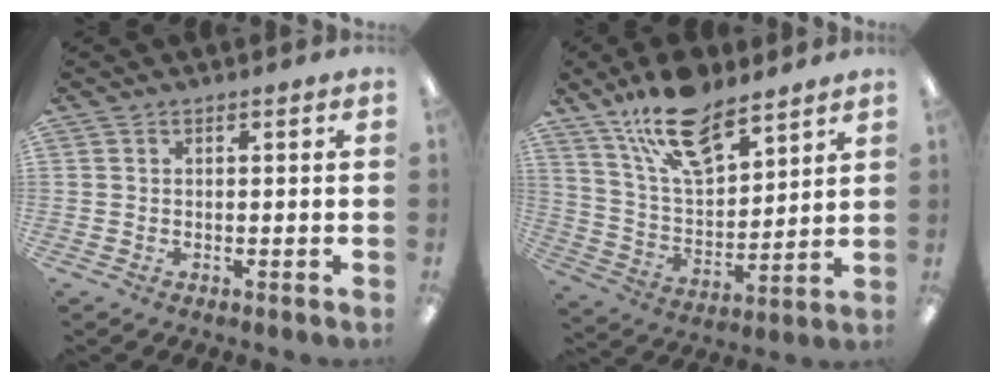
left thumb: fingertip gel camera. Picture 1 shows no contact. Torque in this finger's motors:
{"motor_torque": [0.69, 0.68, 1.34, -1.43, 0.26]}